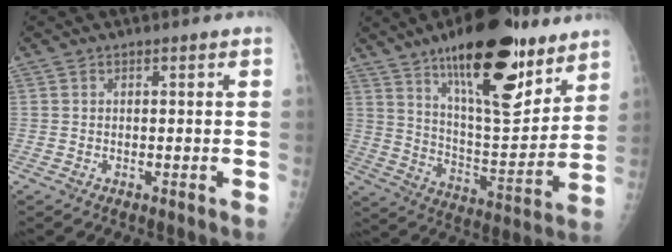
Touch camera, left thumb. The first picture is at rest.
{"total": 24.8, "force": [15.4, 8.6, 17.4], "torque": [-0.229, -0.074, 0.247]}